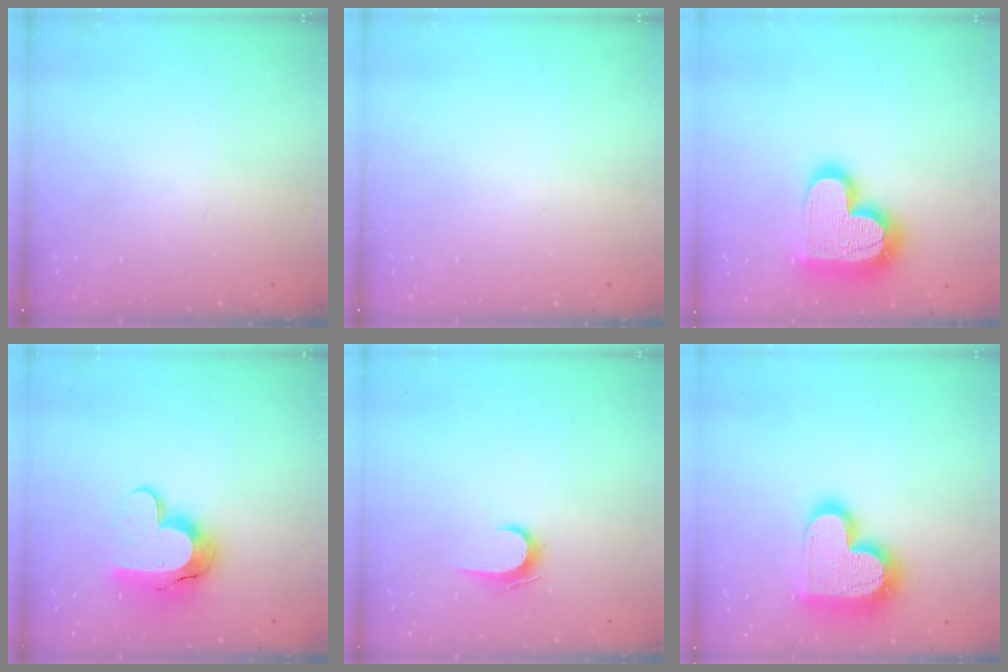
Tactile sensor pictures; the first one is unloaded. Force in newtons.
{"total": 0.0}
{"total": 20.0, "press": 19.9, "slide": 1.4}
{"total": 13.0, "press": 13.0, "slide": 1.0}
{"total": 7.0, "press": 7.0, "slide": 0.8}
{"total": 19.5, "press": 19.5, "slide": 1.5}